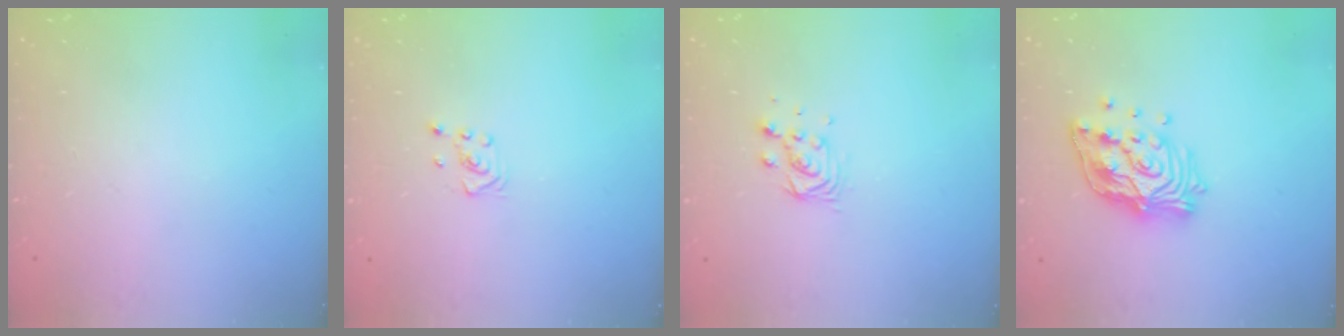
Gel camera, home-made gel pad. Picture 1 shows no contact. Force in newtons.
{"total": 2.6, "press": 2.4, "slide": 1.0}
{"total": 5.2, "press": 5.2, "slide": 0.3}
{"total": 15.1, "press": 15.1, "slide": 1.2}